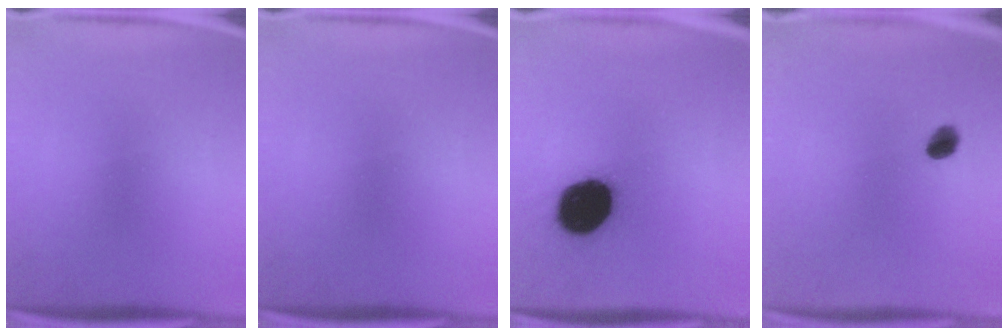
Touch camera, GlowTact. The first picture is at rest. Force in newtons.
{"total": 0.0}
{"total": 19.6}
{"total": 2.8}